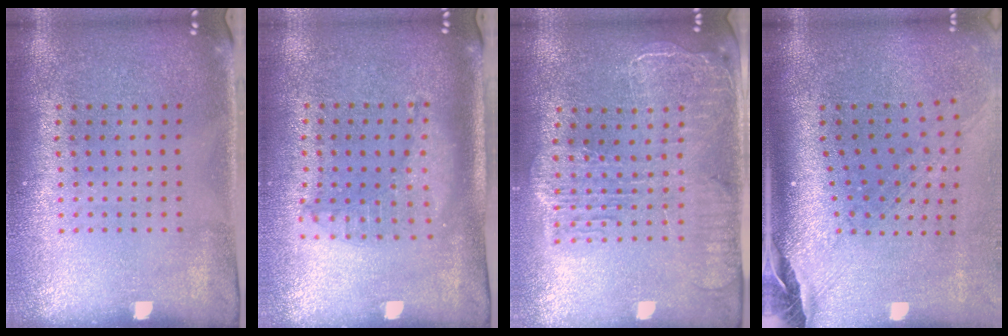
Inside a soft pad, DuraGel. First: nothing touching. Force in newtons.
{"total": 1.3, "press": 1.3, "slide": 0.2}
{"total": 2.4, "press": 2.1, "slide": 1.2}
{"total": 2.7, "press": 1.9, "slide": 1.9}